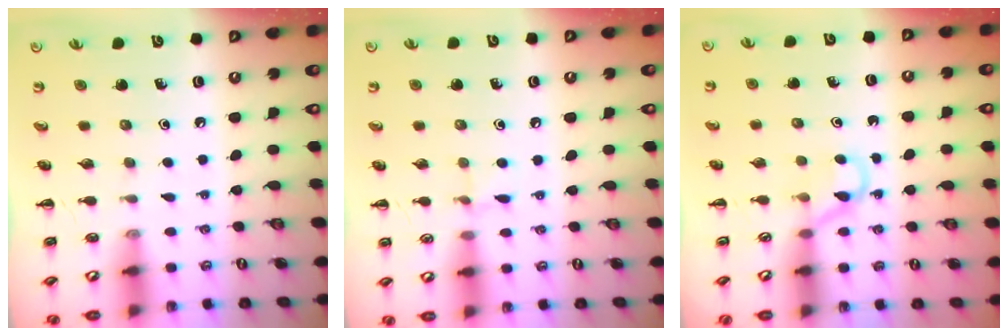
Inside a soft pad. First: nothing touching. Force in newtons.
{"total": 4.9, "press": 4.6, "slide": 1.6}
{"total": 3.0, "press": 2.8, "slide": 1.1}